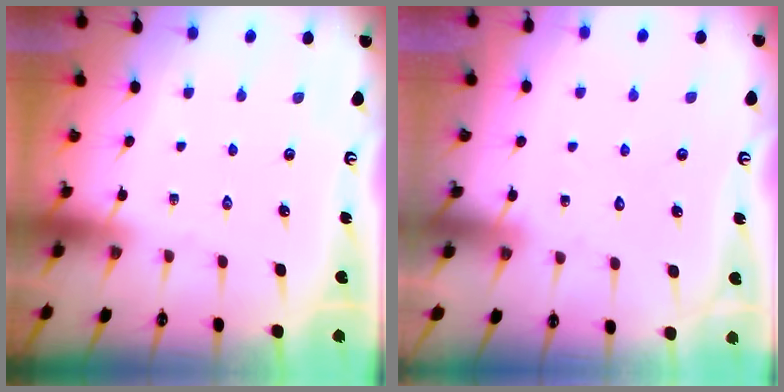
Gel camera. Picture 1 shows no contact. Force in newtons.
{"total": 2.9, "press": 2.9, "slide": 0.2}